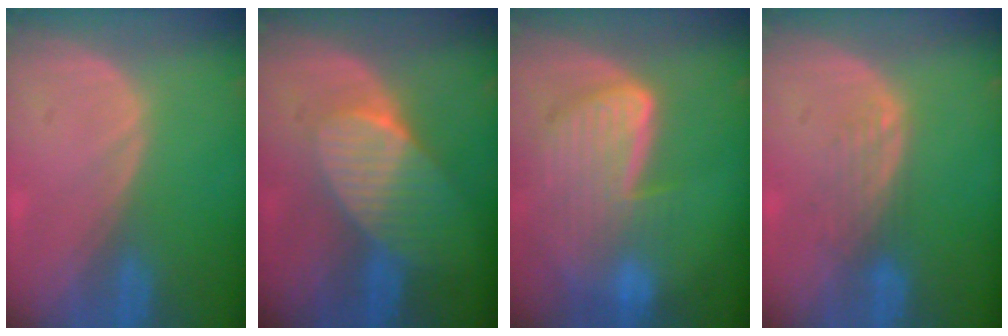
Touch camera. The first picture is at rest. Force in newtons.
{"total": 7.7, "press": 6.9, "slide": 3.4}
{"total": 9.1, "press": 7.9, "slide": 4.3}
{"total": 3.5, "press": 2.8, "slide": 2.0}